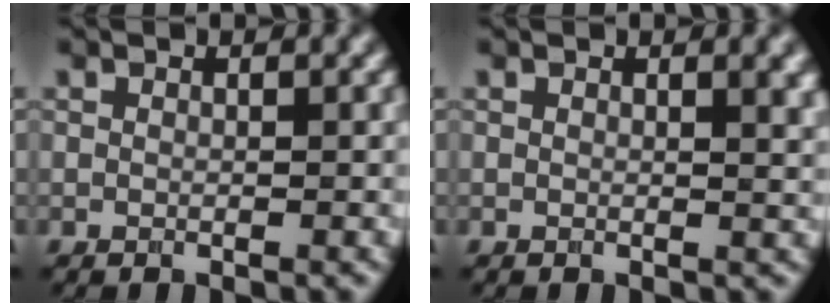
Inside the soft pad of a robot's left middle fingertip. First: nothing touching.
{"total": 2.4, "force": [1.0, 0.9, 2.0], "torque": [-0.012, 0.003, 0.012]}